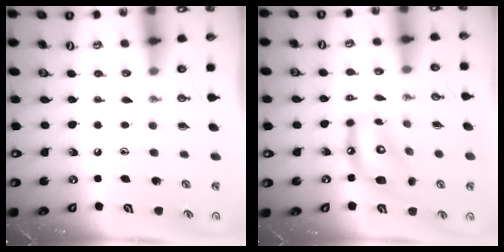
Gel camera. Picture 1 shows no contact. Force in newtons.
{"total": 13.0, "press": 12.9, "slide": 1.4}